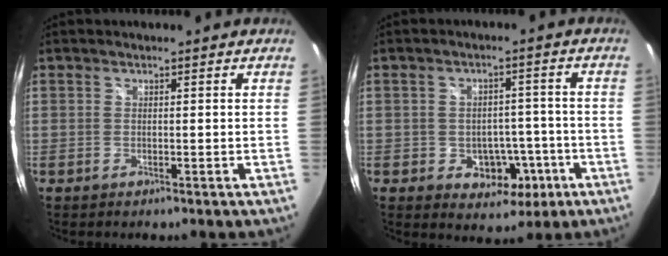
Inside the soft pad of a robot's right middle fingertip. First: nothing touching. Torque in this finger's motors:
{"motor_torque": [0.15, 0.11, 0.08, 0.03]}